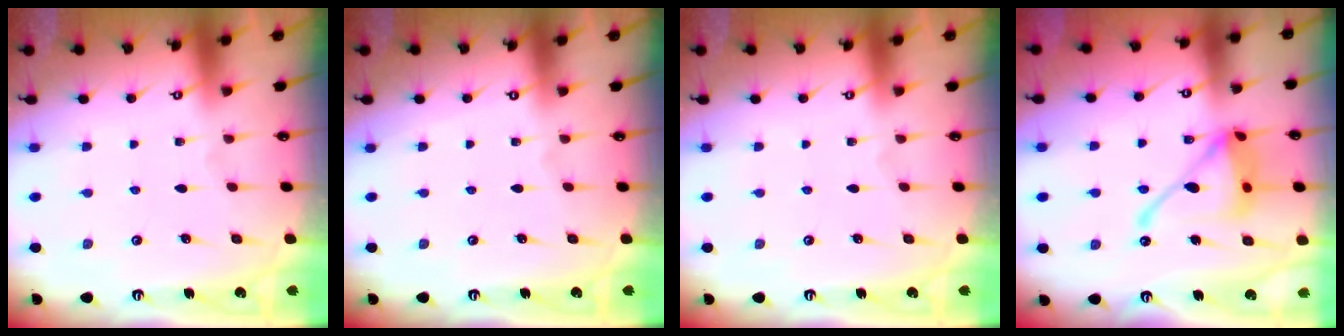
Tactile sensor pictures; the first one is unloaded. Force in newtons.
{"total": 0.0}
{"total": 0.0}
{"total": 16.5, "press": 16.5, "slide": 1.6}